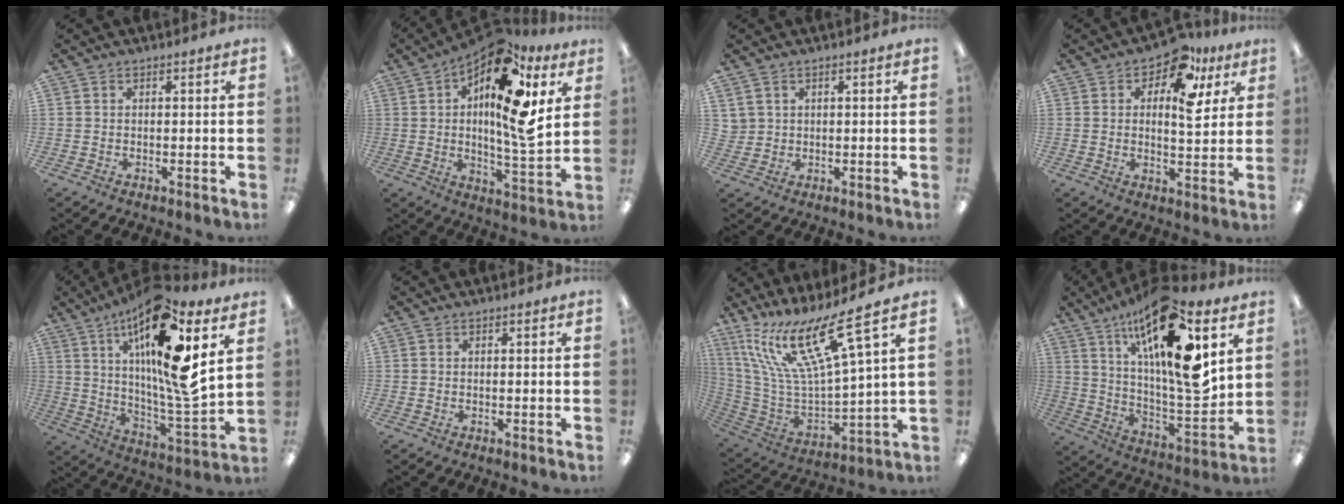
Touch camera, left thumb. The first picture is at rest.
{"total": 19.4, "force": [8.5, 6.3, 16.2], "torque": [-0.257, -0.049, 0.126]}
{"total": 2.4, "force": [1.3, 2.0, 0.3], "torque": [-0.012, 0.002, 0.026]}
{"total": 12.6, "force": [6.3, 6.1, 8.9], "torque": [-0.120, -0.022, 0.105]}
{"total": 21.2, "force": [10.2, 4.1, 18.1], "torque": [-0.316, -0.062, 0.151]}
{"total": 0.0}
{"total": 21.7, "force": [12.8, 5.2, 16.7], "torque": [-0.341, -0.088, 0.209]}
{"total": 23.4, "force": [12.3, 6.6, 18.8], "torque": [-0.317, -0.075, 0.193]}